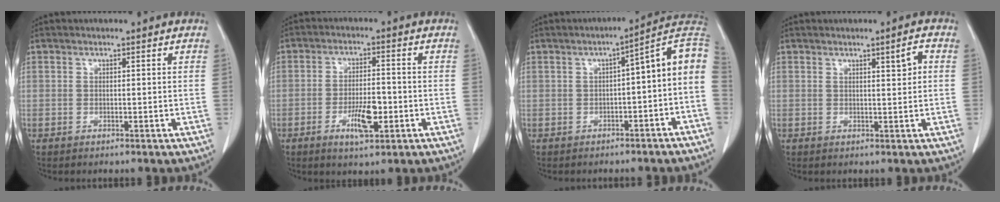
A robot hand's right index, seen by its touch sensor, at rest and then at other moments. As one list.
[{"total": 6.1, "force": [-2.2, 1.8, 5.4], "torque": [-0.100, -0.002, -0.031]}, {"total": 10.1, "force": [-1.6, 2.2, 9.8], "torque": [-0.125, 0.036, -0.023]}, {"total": 2.7, "force": [0.8, 0.3, 2.5], "torque": [-0.036, 0.000, 0.013]}]